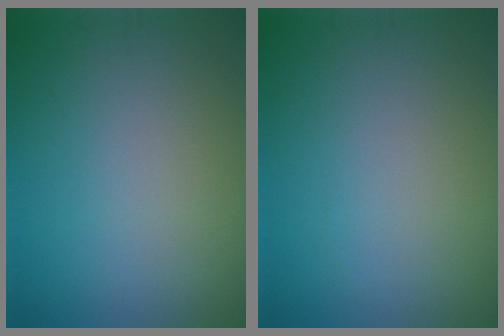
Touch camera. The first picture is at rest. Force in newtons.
{"total": 0.0}